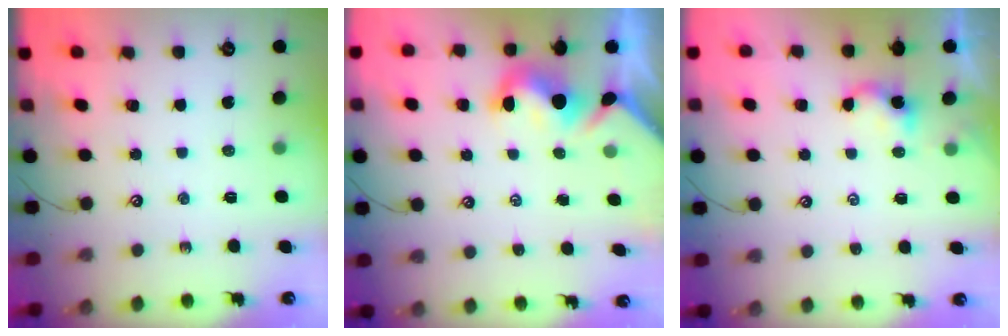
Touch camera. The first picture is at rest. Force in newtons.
{"total": 3.0, "press": 2.9, "slide": 0.8}
{"total": 1.1, "press": 1.0, "slide": 0.3}